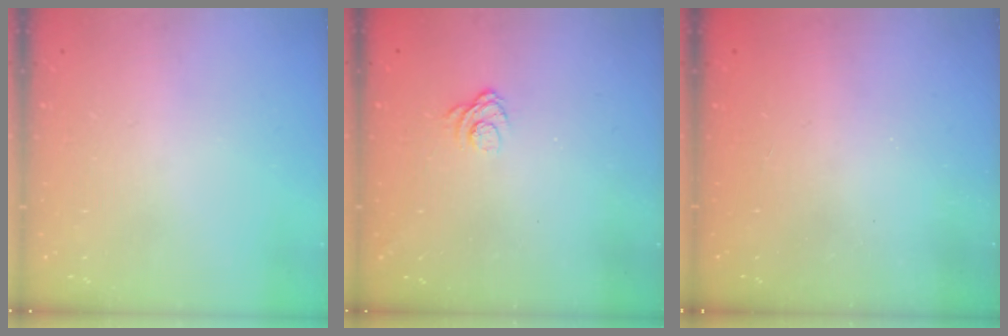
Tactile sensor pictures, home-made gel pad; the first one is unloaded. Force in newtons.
{"total": 5.1, "press": 4.9, "slide": 1.3}
{"total": 2.5, "press": 2.4, "slide": 0.8}